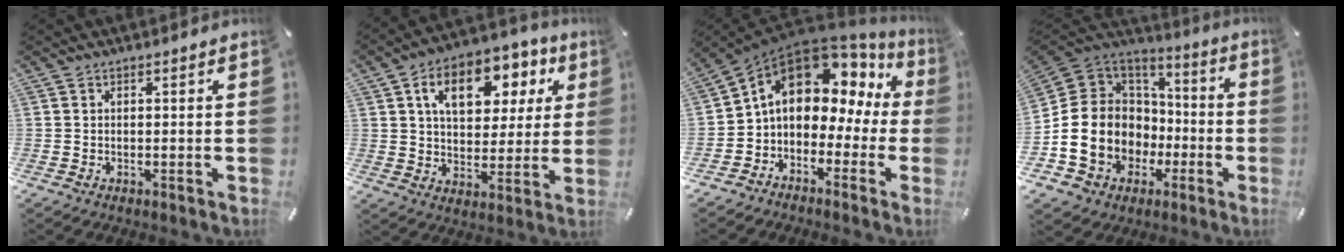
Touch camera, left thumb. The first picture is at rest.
{"total": 14.4, "force": [6.1, 9.3, 9.0], "torque": [-0.140, -0.011, 0.105]}
{"total": 11.5, "force": [4.3, 8.3, 6.6], "torque": [-0.117, -0.025, 0.075]}
{"total": 16.7, "force": [-3.8, 14.6, 7.2], "torque": [-0.169, -0.004, -0.055]}